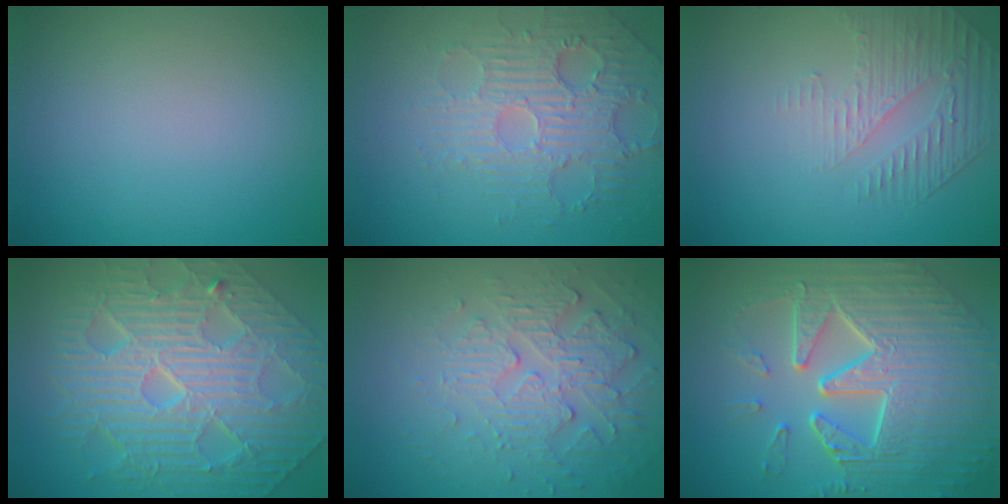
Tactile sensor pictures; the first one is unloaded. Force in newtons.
{"total": 4.2, "press": 3.9, "slide": 1.7}
{"total": 1.9, "press": 1.3, "slide": 1.3}
{"total": 11.5, "press": 7.6, "slide": 8.6}
{"total": 4.3, "press": 3.5, "slide": 2.6}
{"total": 10.3, "press": 7.0, "slide": 7.5}